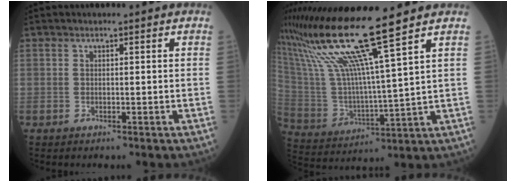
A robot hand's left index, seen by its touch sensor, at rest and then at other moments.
{"total": 15.8, "force": [11.3, -2.4, 10.8], "torque": [-0.214, -0.005, 0.217]}